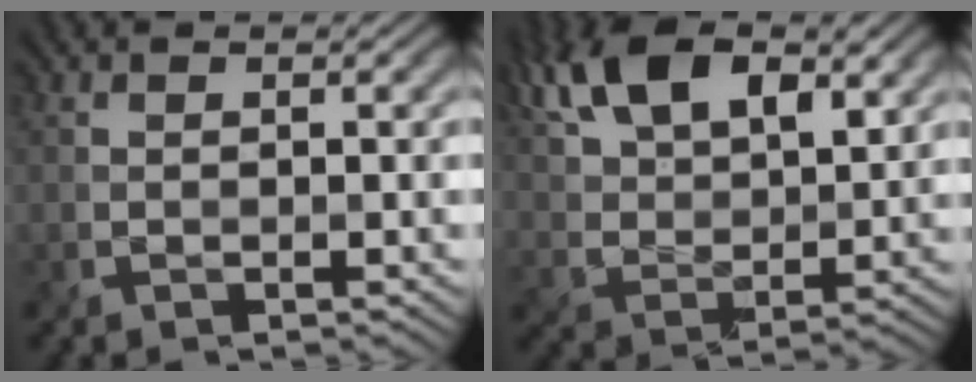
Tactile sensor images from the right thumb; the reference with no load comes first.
{"total": 12.1, "force": [5.9, 6.5, 8.3], "torque": [-0.183, 0.011, 0.110]}